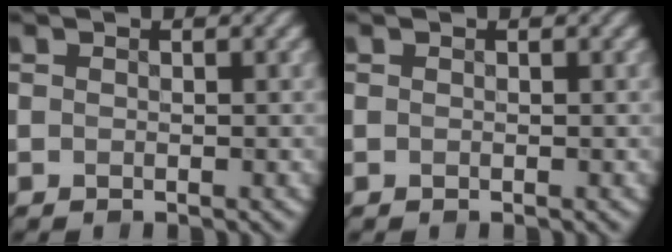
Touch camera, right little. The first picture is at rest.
{"total": 0.0}